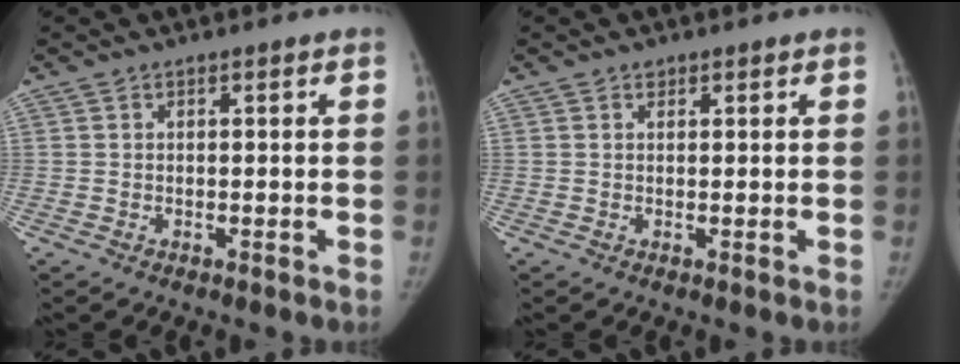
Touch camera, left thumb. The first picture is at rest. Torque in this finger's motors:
{"motor_torque": [0.21, 0.06, 0.26, -0.53, 0.09]}